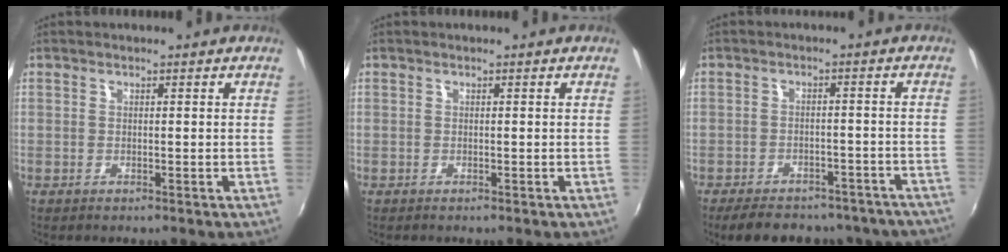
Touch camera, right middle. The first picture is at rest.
{"total": 0.0}
{"total": 19.4, "force": [-16.5, 7.6, 6.9], "torque": [-0.138, 0.017, -0.189]}